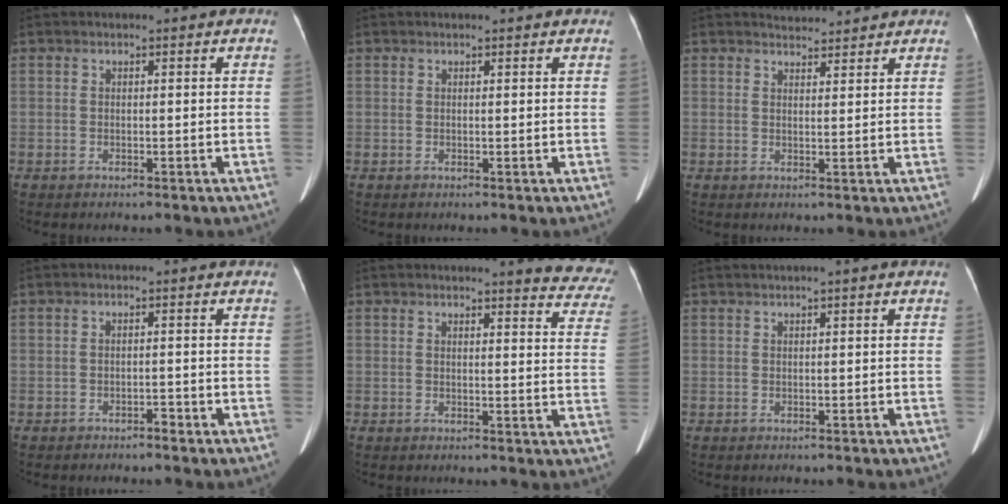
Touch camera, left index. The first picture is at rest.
{"total": 1.5, "force": [1.4, 0.3, 0.5], "torque": [-0.009, 0.004, 0.012]}
{"total": 3.6, "force": [3.6, 0.6, 0.3], "torque": [-0.010, 0.016, 0.051]}
{"total": 1.2, "force": [-1.2, 0.2, 0.3], "torque": [-0.002, -0.007, -0.019]}
{"total": 10.0, "force": [9.4, 1.4, 2.8], "torque": [0.005, -0.066, 0.067]}
{"total": 1.0, "force": [0.5, -0.2, 0.9], "torque": [-0.021, 0.008, 0.012]}